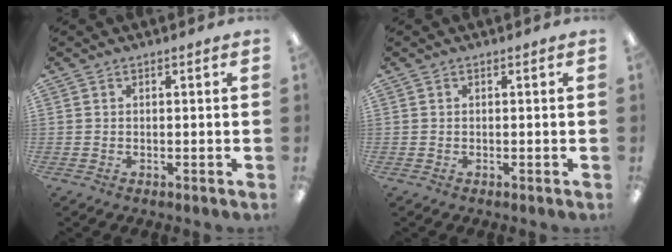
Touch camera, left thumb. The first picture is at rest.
{"total": 0.0}